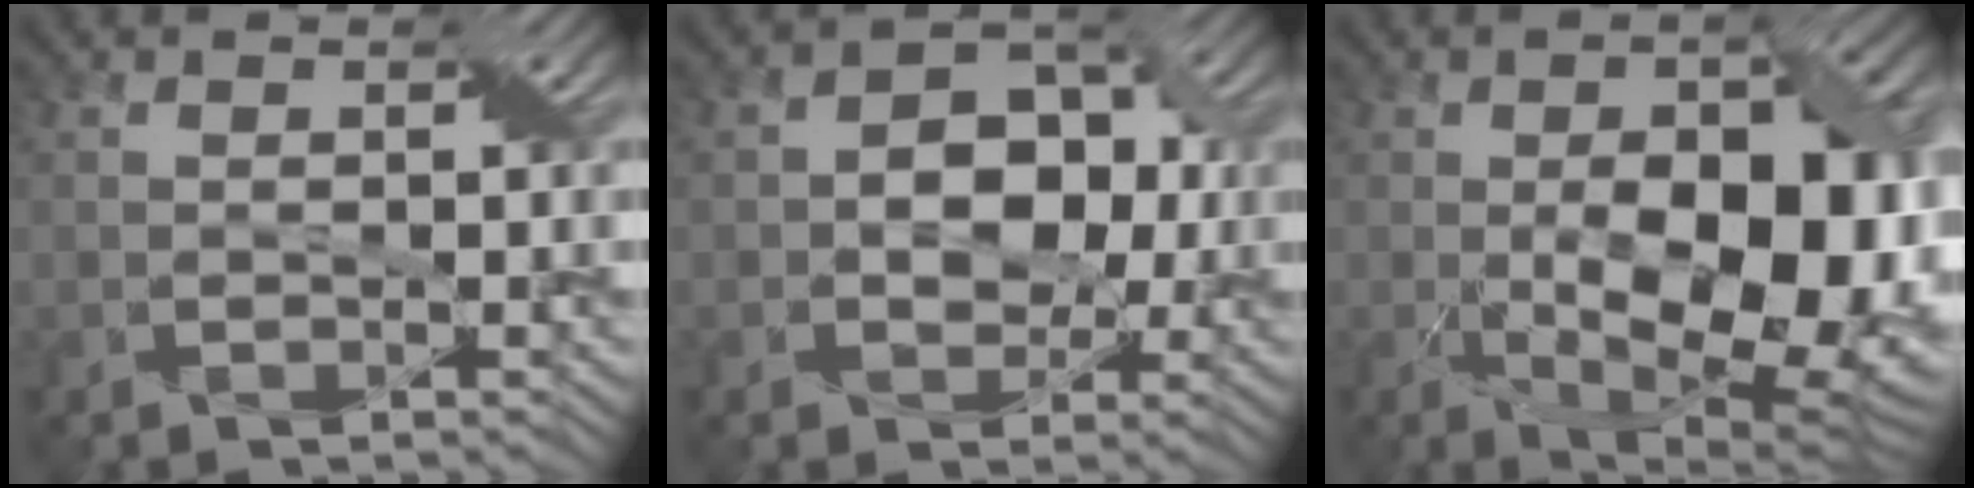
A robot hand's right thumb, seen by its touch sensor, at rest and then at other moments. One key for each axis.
{"total": 5.9, "fx": 0.1, "fy": 4.5, "fz": 3.9, "tx": -0.048, "ty": 0.010, "tz": -0.008}
{"total": 15.4, "fx": -2.0, "fy": 7.6, "fz": 13.3, "tx": -0.207, "ty": -0.029, "tz": -0.019}